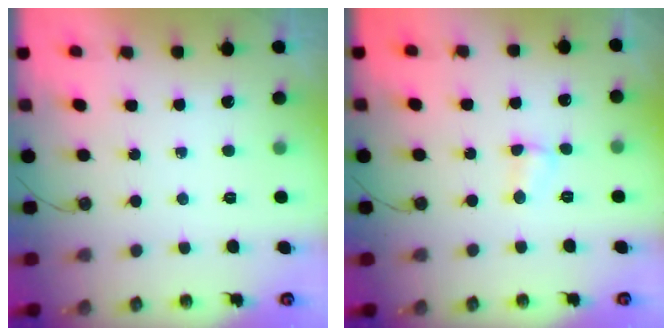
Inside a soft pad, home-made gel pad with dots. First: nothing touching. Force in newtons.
{"total": 4.1, "press": 3.6, "slide": 2.0}